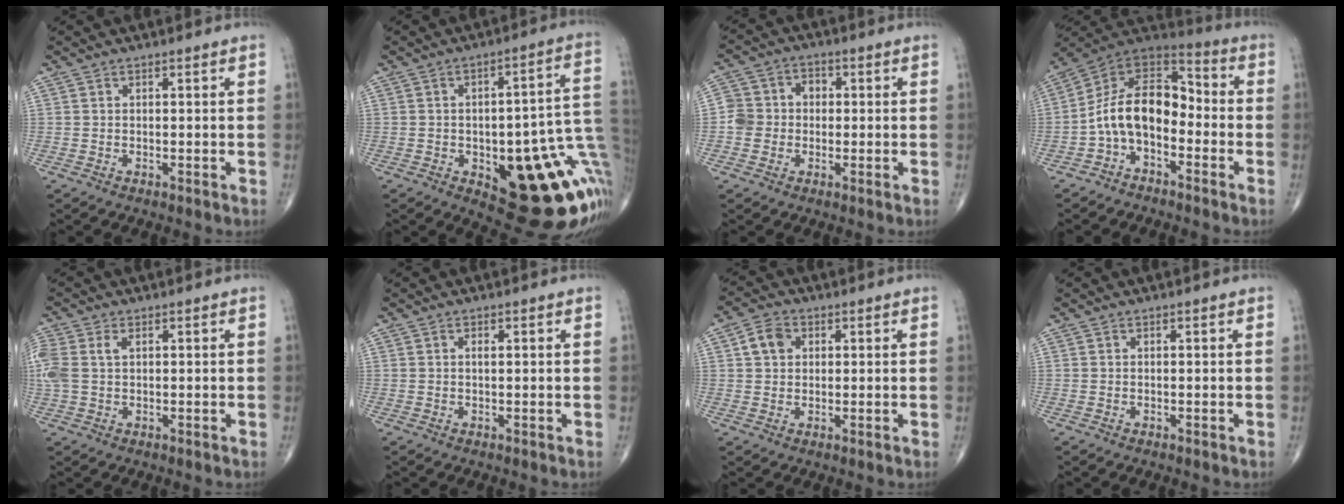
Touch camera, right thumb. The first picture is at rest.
{"total": 24.4, "force": [-5.4, 9.6, 21.7], "torque": [-0.205, 0.028, -0.046]}
{"total": 6.4, "force": [-0.6, 5.9, 2.4], "torque": [-0.026, 0.027, -0.020]}
{"total": 13.0, "force": [-3.3, 7.9, 9.8], "torque": [-0.151, 0.073, -0.073]}
{"total": 6.8, "force": [1.5, 4.3, 5.0], "torque": [-0.152, 0.021, 0.036]}
{"total": 0.9, "force": [0.3, 0.3, 0.8], "torque": [-0.013, 0.003, 0.003]}
{"total": 4.6, "force": [1.2, 3.6, 2.5], "torque": [-0.035, 0.005, 0.018]}
{"total": 0.0}